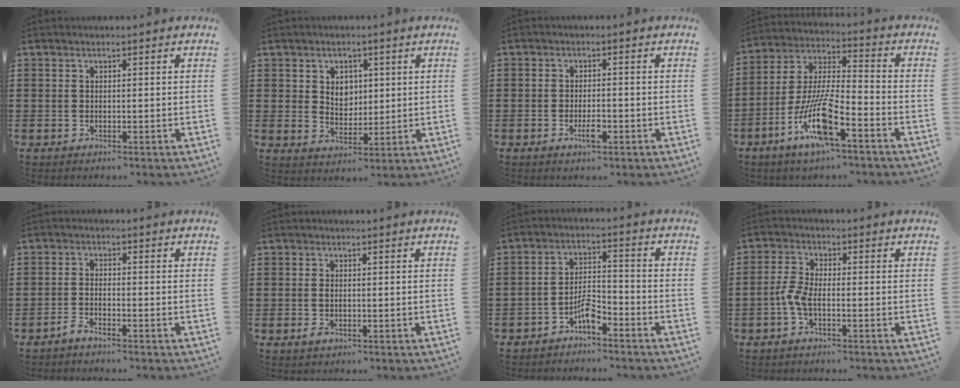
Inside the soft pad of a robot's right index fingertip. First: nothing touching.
{"total": 4.0, "force": [1.5, 3.3, 1.6], "torque": [-0.036, 0.010, 0.025]}
{"total": 3.0, "force": [-1.3, 0.8, 2.6], "torque": [-0.058, -0.003, -0.027]}
{"total": 11.9, "force": [-6.6, 2.8, 9.5], "torque": [-0.205, 0.000, -0.128]}
{"total": 1.7, "force": [-1.6, -0.2, 0.6], "torque": [-0.018, -0.004, -0.031]}
{"total": 0.8, "force": [-0.3, 0.5, 0.6], "torque": [-0.012, -0.002, -0.005]}
{"total": 4.5, "force": [-3.3, 1.5, 2.7], "torque": [-0.045, 0.013, -0.060]}
{"total": 3.6, "force": [-1.4, 1.3, 3.0], "torque": [-0.081, -0.004, -0.033]}